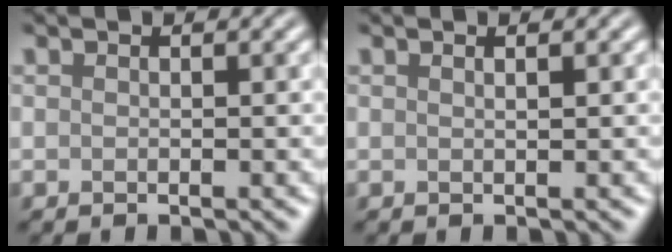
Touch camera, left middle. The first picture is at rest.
{"total": 0.7, "force": [0.3, 0.2, 0.6], "torque": [-0.004, 0.004, 0.004]}